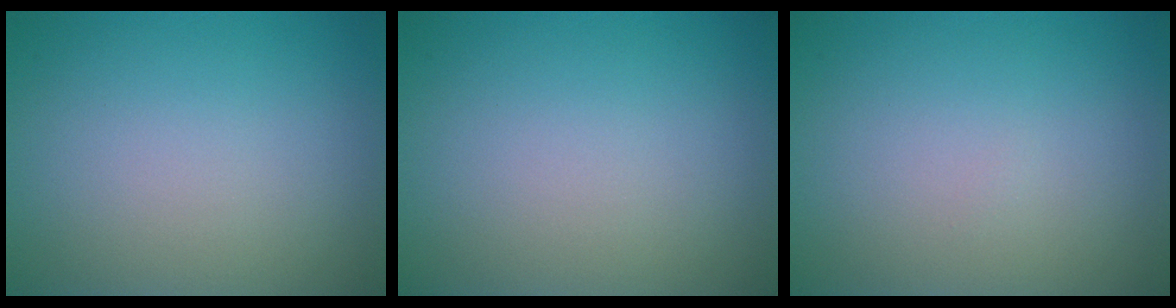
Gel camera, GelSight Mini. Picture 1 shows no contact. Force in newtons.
{"total": 0.0}
{"total": 0.0}